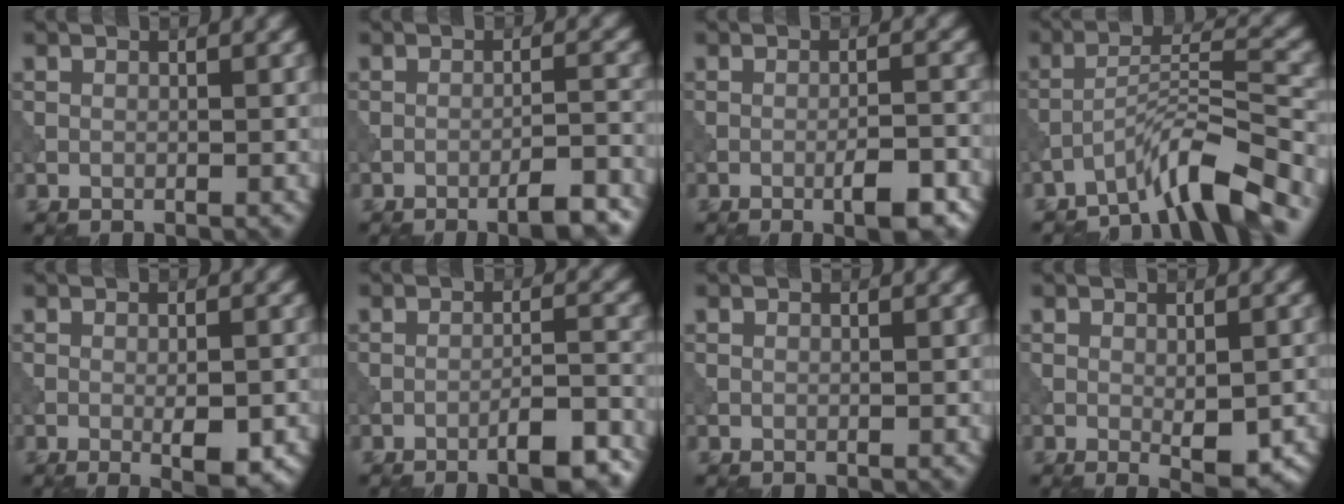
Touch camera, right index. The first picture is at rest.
{"total": 4.5, "force": [-3.1, 0.8, 3.2], "torque": [-0.048, 0.011, -0.049]}
{"total": 3.7, "force": [-1.8, 0.7, 3.1], "torque": [-0.052, 0.003, -0.029]}
{"total": 6.4, "force": [-5.0, 0.5, 3.9], "torque": [-0.062, 0.013, -0.094]}
{"total": 3.3, "force": [-1.0, 0.8, 3.0], "torque": [-0.050, -0.005, -0.011]}
{"total": 5.0, "force": [-3.3, 1.1, 3.6], "torque": [-0.054, 0.010, -0.049]}
{"total": 0.0}
{"total": 3.6, "force": [-0.8, 1.4, 3.2], "torque": [-0.047, -0.012, -0.004]}